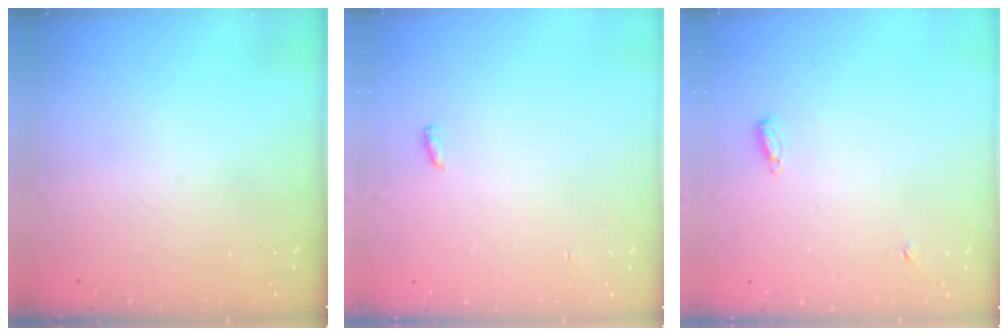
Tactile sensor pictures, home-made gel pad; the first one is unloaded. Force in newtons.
{"total": 6.9, "press": 2.6, "slide": 6.4}
{"total": 8.9, "press": 6.0, "slide": 6.5}